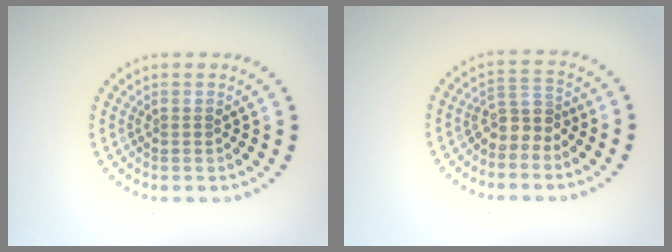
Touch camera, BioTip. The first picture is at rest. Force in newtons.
{"total": 2.6, "press": 2.1, "slide": 1.6}